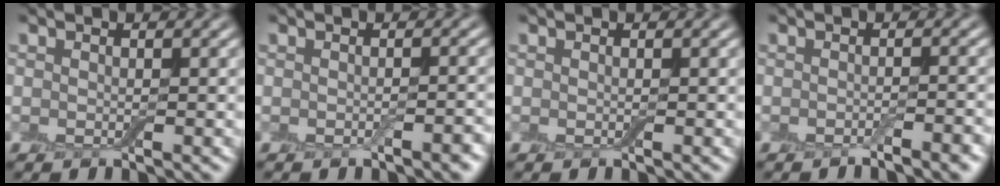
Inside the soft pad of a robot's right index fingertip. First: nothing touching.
{"total": 1.4, "force": [-0.7, 0.4, 1.1], "torque": [-0.016, -0.002, -0.010]}
{"total": 0.0}
{"total": 2.3, "force": [-1.4, 0.5, 1.8], "torque": [-0.021, 0.000, -0.023]}